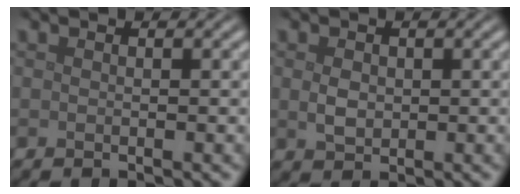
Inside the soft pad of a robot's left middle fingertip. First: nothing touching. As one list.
[{"total": 1.8, "force": [0.2, 1.3, 1.1], "torque": [-0.025, -0.001, 0.004]}]